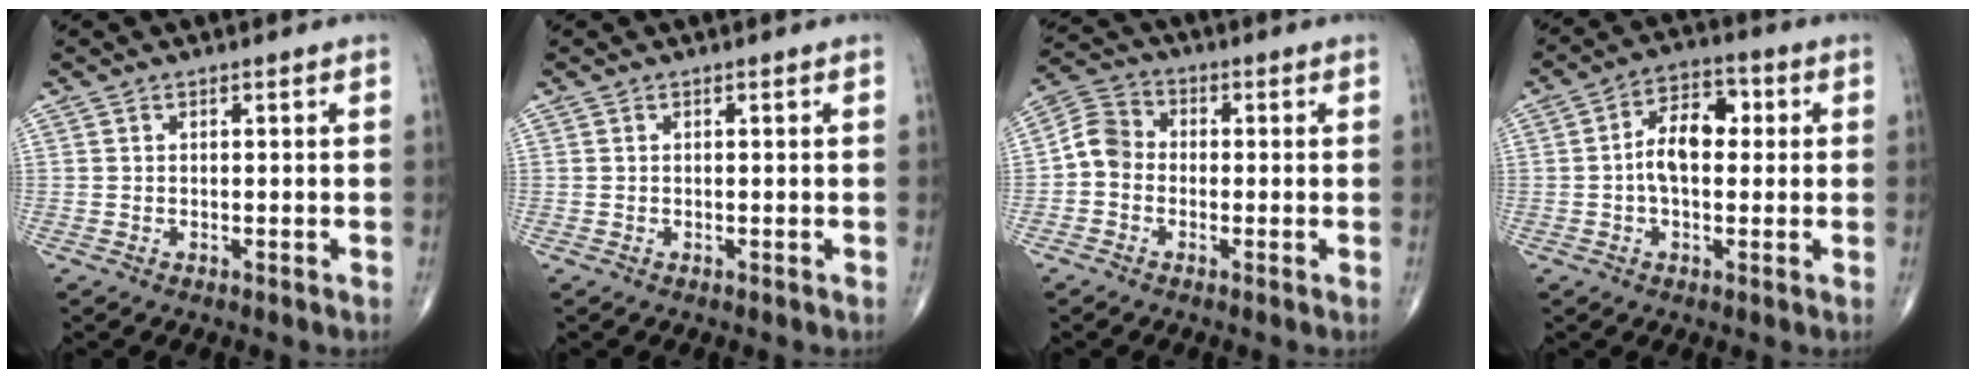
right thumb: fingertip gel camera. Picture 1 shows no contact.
{"total": 0.0}
{"total": 5.9, "force": [-1.1, 5.0, 3.0], "torque": [-0.040, 0.021, -0.038]}
{"total": 8.6, "force": [0.4, 5.1, 6.9], "torque": [-0.108, 0.026, -0.003]}